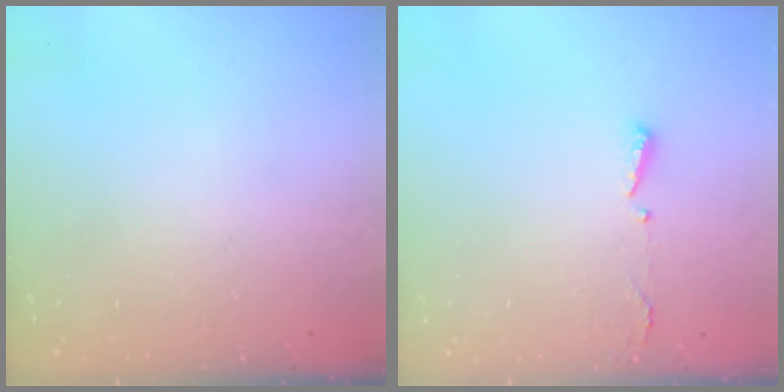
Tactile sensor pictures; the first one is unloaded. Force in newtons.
{"total": 2.9, "press": 2.8, "slide": 0.6}